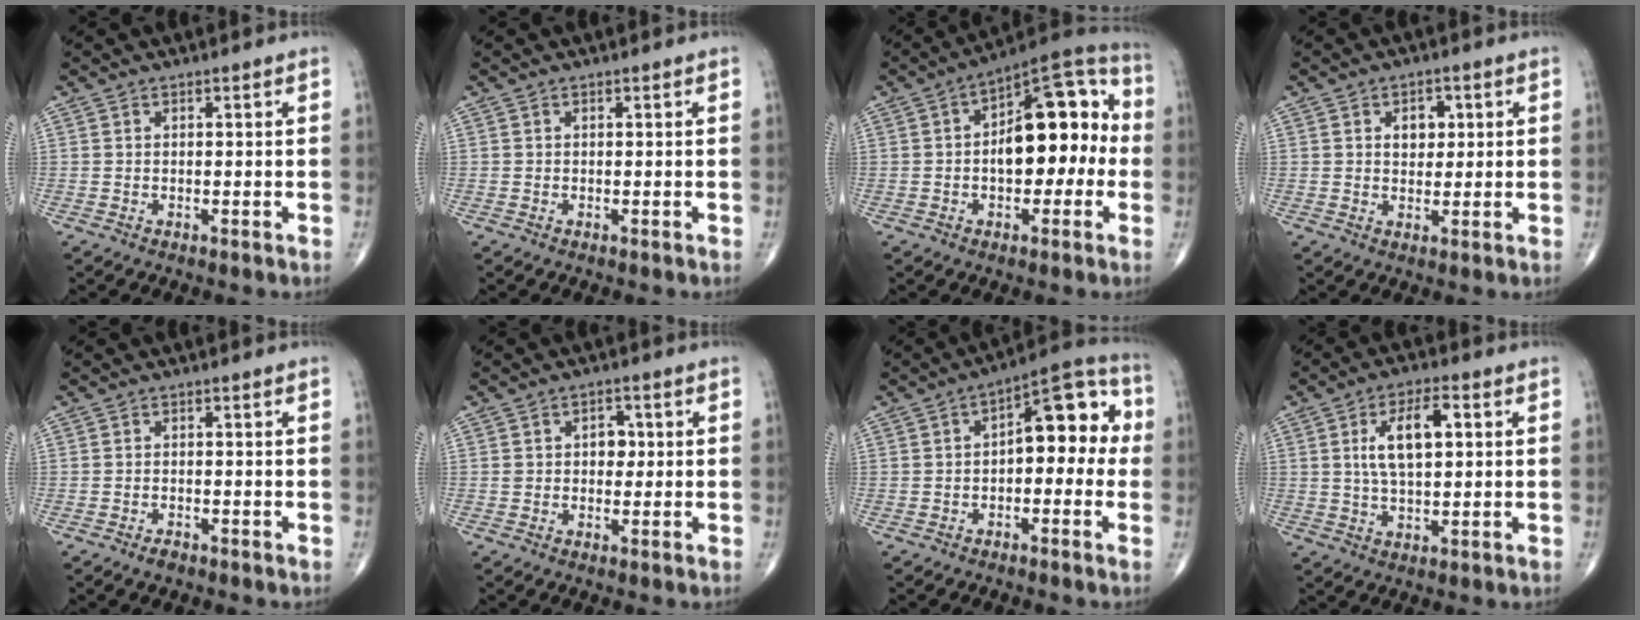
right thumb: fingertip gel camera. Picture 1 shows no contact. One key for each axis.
{"total": 0.0}
{"total": 16.9, "fx": -0.1, "fy": 9.0, "fz": 14.4, "tx": -0.170, "ty": 0.048, "tz": -0.011}
{"total": 4.2, "fx": 1.1, "fy": 3.0, "fz": 2.7, "tx": -0.018, "ty": -0.003, "tz": 0.015}
{"total": 1.5, "fx": -1.1, "fy": 0.7, "fz": 0.7, "tx": -0.015, "ty": 0.002, "tz": -0.019}
{"total": 3.4, "fx": 0.4, "fy": 2.6, "fz": 2.2, "tx": -0.014, "ty": 0.008, "tz": 0.002}
{"total": 12.2, "fx": 0.4, "fy": 6.4, "fz": 10.4, "tx": -0.100, "ty": 0.041, "tz": -0.010}
{"total": 9.4, "fx": 1.9, "fy": 4.1, "fz": 8.2, "tx": -0.142, "ty": 0.006, "tz": 0.033}